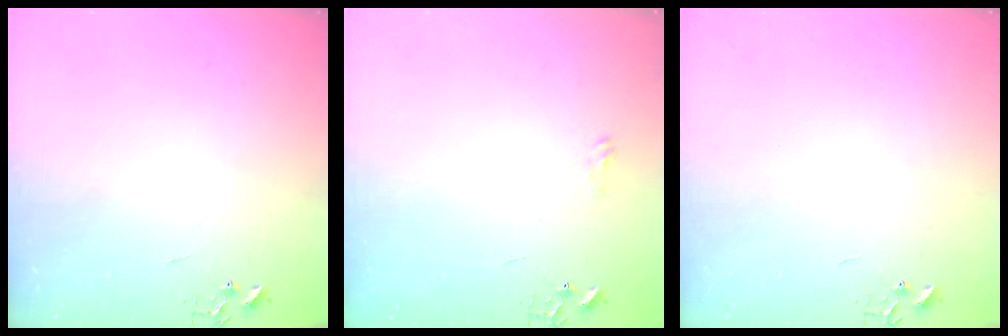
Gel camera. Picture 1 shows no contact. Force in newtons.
{"total": 6.5, "press": 6.5, "slide": 0.6}
{"total": 0.0}